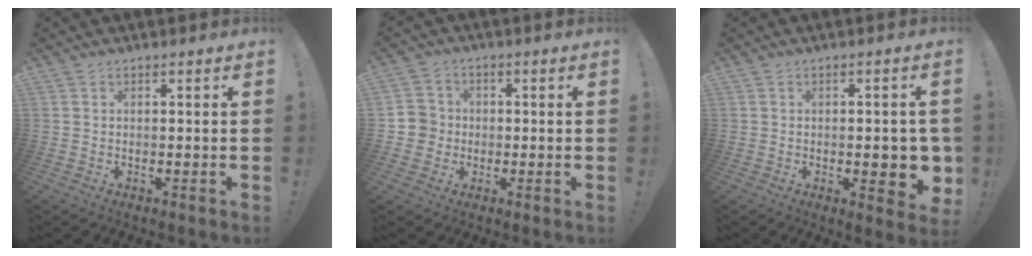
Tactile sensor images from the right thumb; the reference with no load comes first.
{"total": 5.3, "force": [-0.8, 5.2, 0.9], "torque": [-0.018, 0.011, -0.014]}
{"total": 6.4, "force": [-1.0, 2.0, 6.0], "torque": [-0.072, -0.003, -0.011]}